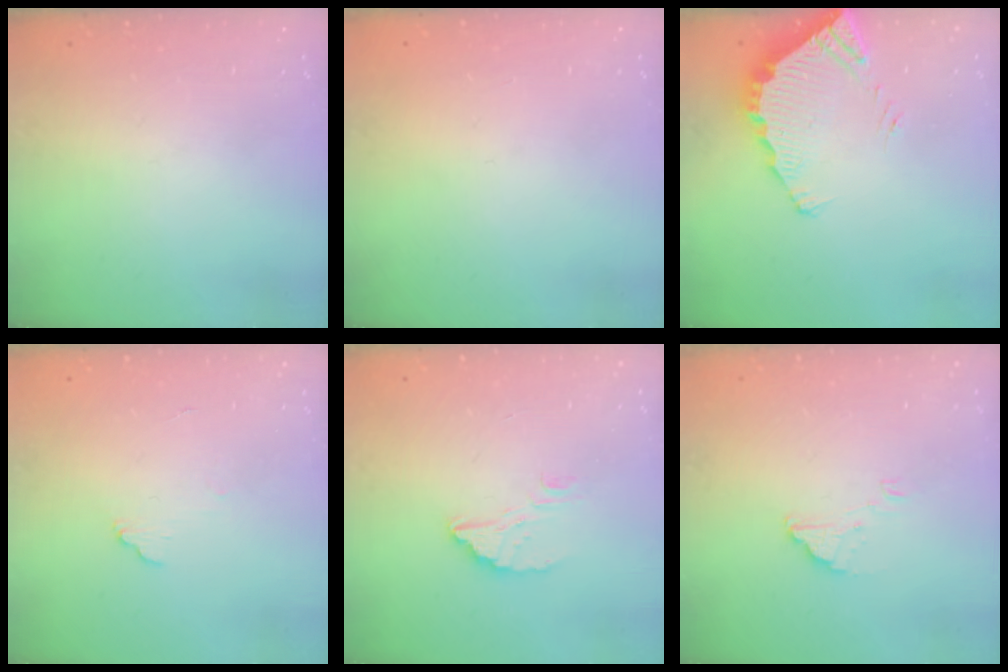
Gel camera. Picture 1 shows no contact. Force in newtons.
{"total": 2.2, "press": 2.2, "slide": 0.1}
{"total": 3.9, "press": 3.9, "slide": 0.3}
{"total": 6.2, "press": 6.2, "slide": 0.3}
{"total": 3.0, "press": 3.0, "slide": 0.1}
{"total": 2.2, "press": 2.2, "slide": 0.0}